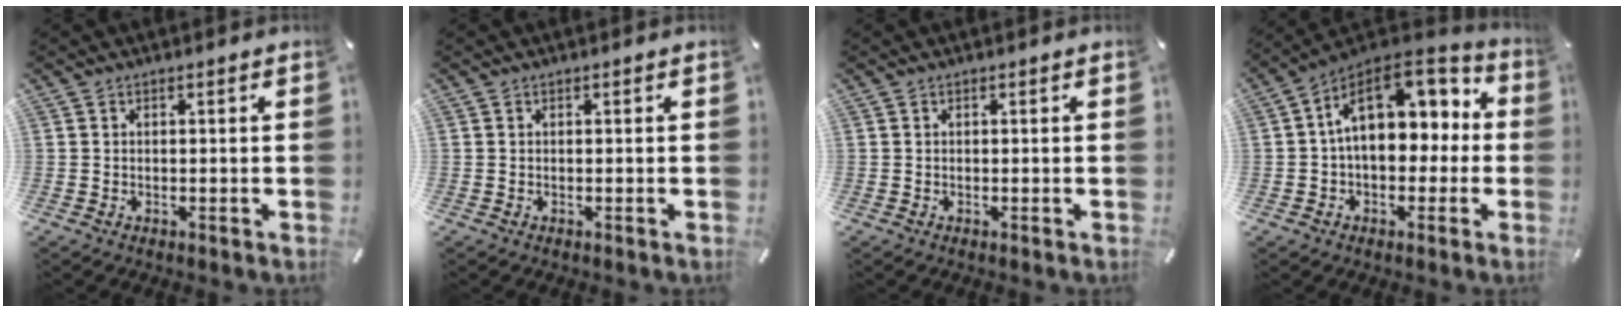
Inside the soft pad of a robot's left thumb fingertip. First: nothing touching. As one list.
[{"total": 0.0}, {"total": 0.0}, {"total": 16.2, "force": [4.0, 11.1, 11.2], "torque": [-0.170, -0.013, 0.076]}]